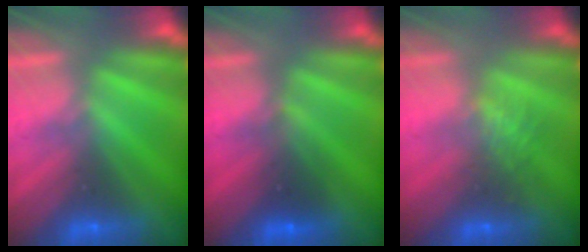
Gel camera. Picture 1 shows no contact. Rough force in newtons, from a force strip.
{"total": 2.8}
{"total": 2.8}